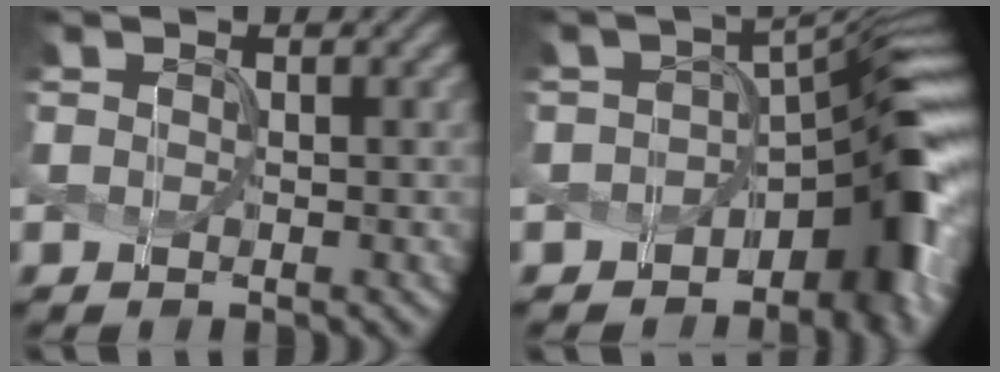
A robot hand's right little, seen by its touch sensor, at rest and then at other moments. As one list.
[{"total": 8.7, "force": [-3.1, 4.1, 7.0], "torque": [-0.074, 0.002, -0.055]}]